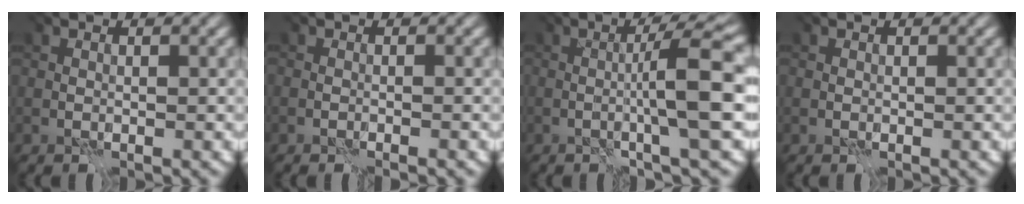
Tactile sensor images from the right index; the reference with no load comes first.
{"total": 0.6, "force": [-0.5, 0.2, 0.2], "torque": [0.003, 0.000, -0.008]}
{"total": 5.7, "force": [-0.4, 0.0, 5.7], "torque": [-0.087, 0.011, -0.009]}
{"total": 0.0}